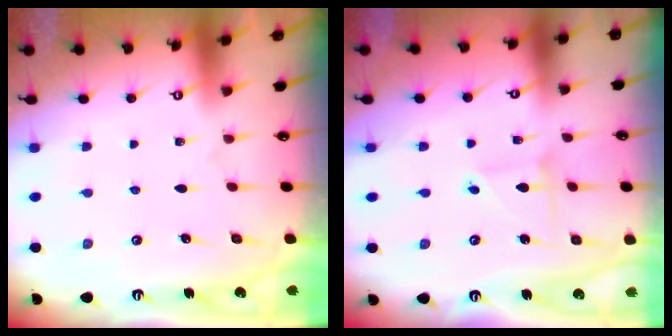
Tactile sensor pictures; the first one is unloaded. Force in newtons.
{"total": 2.6, "press": 2.6, "slide": 0.3}